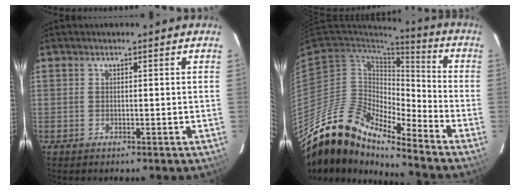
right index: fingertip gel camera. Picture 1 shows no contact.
{"total": 17.3, "force": [-15.1, 3.5, 7.5], "torque": [-0.130, -0.019, -0.297]}